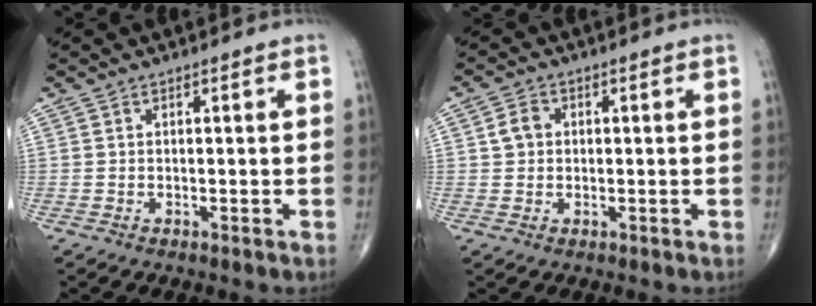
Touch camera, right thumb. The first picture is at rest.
{"total": 3.2, "force": [0.5, 2.7, 1.6], "torque": [-0.021, 0.006, 0.006]}